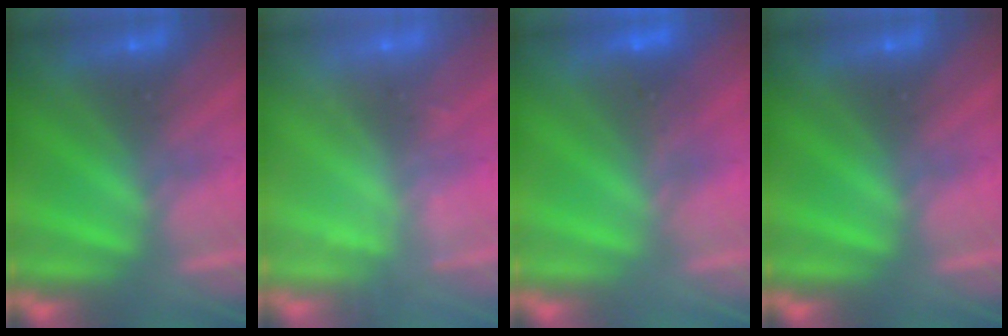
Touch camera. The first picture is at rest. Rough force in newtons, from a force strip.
{"total": 2.3}
{"total": 1.6}
{"total": 0.0}